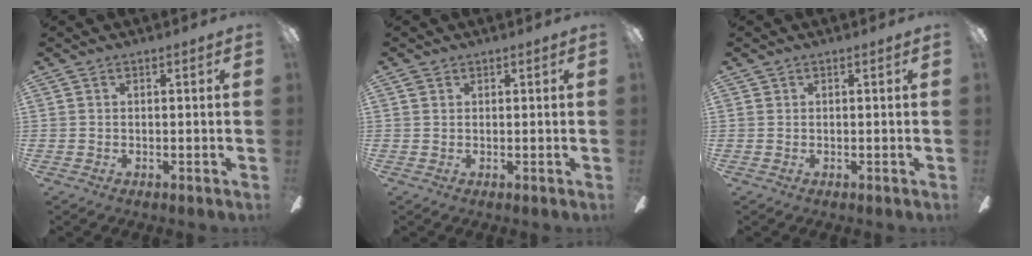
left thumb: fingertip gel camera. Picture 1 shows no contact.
{"total": 1.0, "force": [0.7, 0.6, 0.1], "torque": [-0.004, 0.002, 0.014]}
{"total": 0.0}